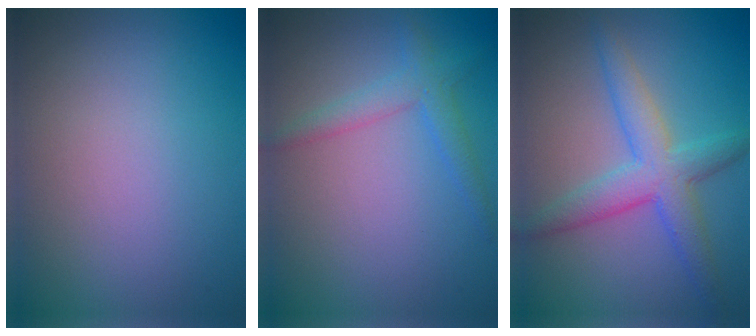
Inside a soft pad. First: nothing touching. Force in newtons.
{"total": 2.5, "press": 2.5, "slide": 0.1}
{"total": 4.9, "press": 4.9, "slide": 0.1}